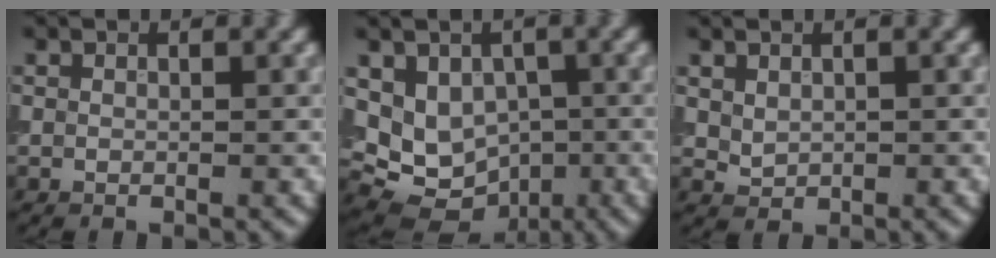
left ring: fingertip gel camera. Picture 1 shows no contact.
{"total": 8.2, "force": [0.3, 7.0, 4.3], "torque": [-0.063, -0.003, 0.003]}
{"total": 1.2, "force": [0.5, 0.9, 0.6], "torque": [-0.009, -0.003, 0.015]}